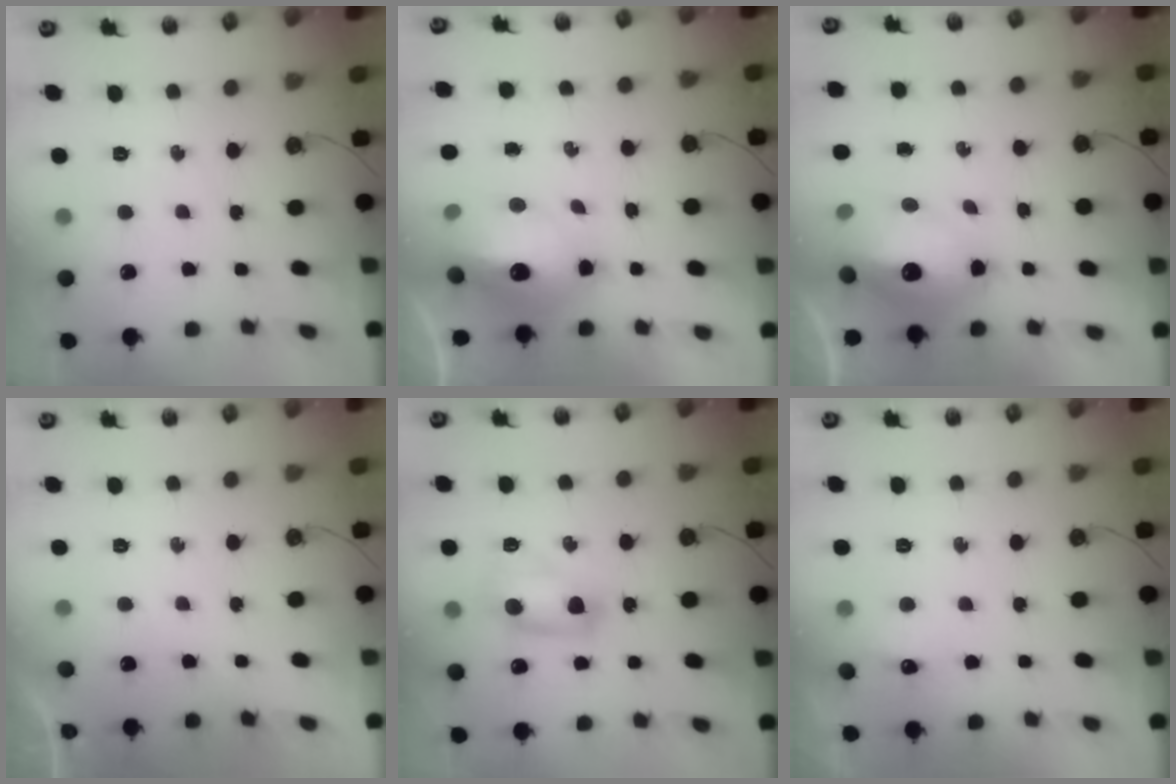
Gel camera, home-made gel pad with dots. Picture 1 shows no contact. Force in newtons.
{"total": 17.7, "press": 17.7, "slide": 1.7}
{"total": 16.6, "press": 16.5, "slide": 1.7}
{"total": 0.0}
{"total": 10.0, "press": 9.9, "slide": 1.4}
{"total": 4.8, "press": 4.8, "slide": 0.7}